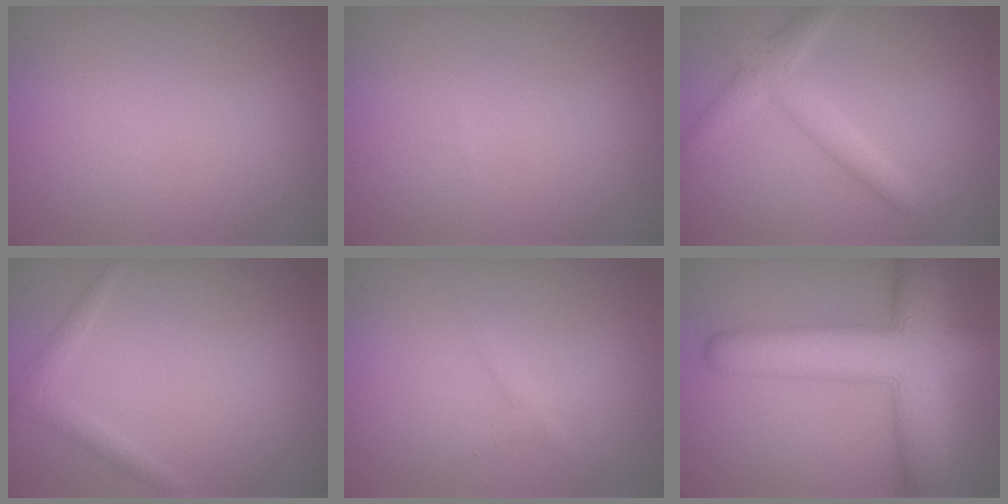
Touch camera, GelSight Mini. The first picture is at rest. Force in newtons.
{"total": 0.0}
{"total": 3.1, "press": 3.1, "slide": 0.1}
{"total": 1.4, "press": 1.4, "slide": 0.1}
{"total": 0.9, "press": 0.9, "slide": 0.0}
{"total": 10.5, "press": 10.5, "slide": 0.5}